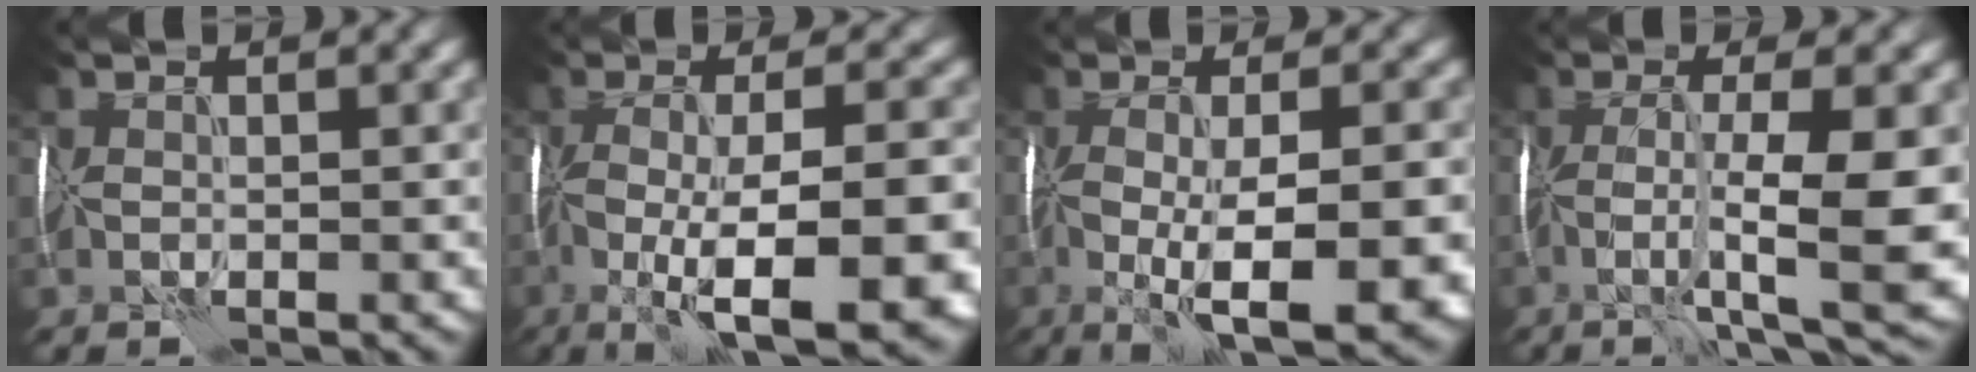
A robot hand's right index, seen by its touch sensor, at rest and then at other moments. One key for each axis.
{"total": 13.6, "fx": -5.6, "fy": 3.7, "fz": 11.8, "tx": -0.190, "ty": -0.013, "tz": -0.086}
{"total": 11.9, "fx": -4.1, "fy": 3.5, "fz": 10.5, "tx": -0.169, "ty": -0.020, "tz": -0.053}
{"total": 10.4, "fx": -2.7, "fy": 2.0, "fz": 9.9, "tx": -0.150, "ty": -0.004, "tz": -0.036}